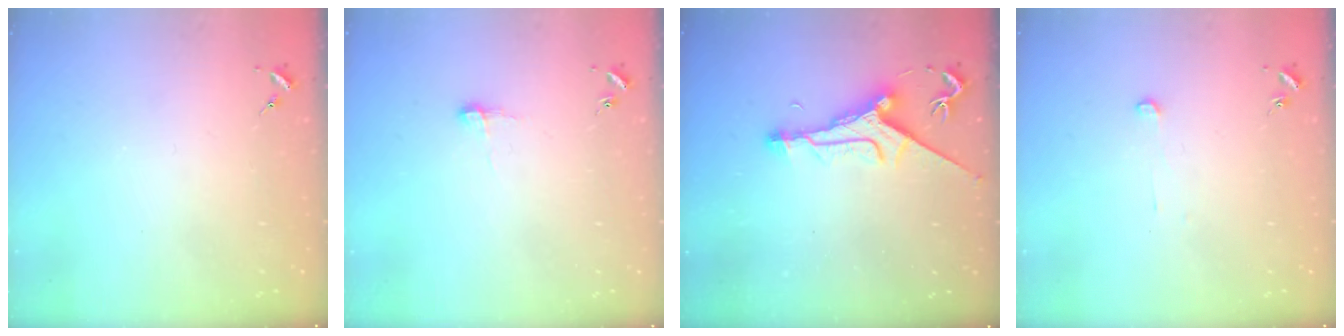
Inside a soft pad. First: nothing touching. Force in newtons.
{"total": 6.8, "press": 6.8, "slide": 0.7}
{"total": 10.2, "press": 10.1, "slide": 0.8}
{"total": 2.9, "press": 2.9, "slide": 0.2}